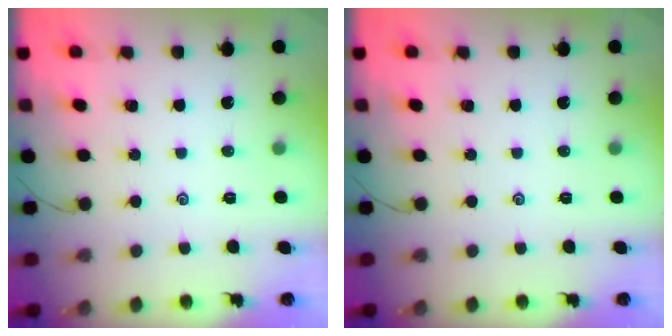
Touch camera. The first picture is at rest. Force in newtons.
{"total": 0.0}